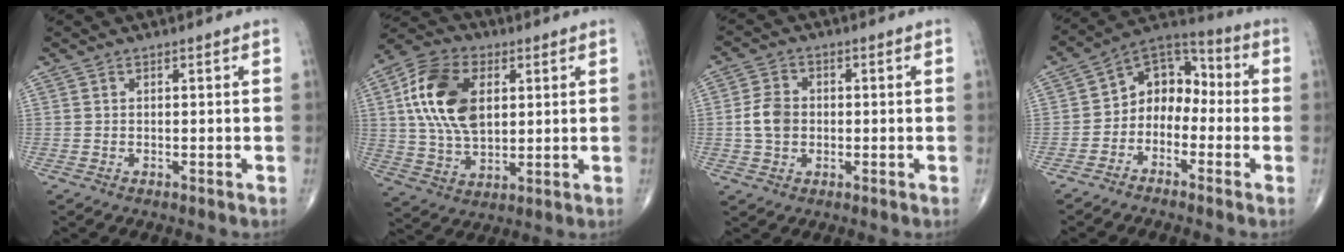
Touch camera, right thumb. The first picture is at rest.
{"total": 16.6, "force": [4.5, 10.2, 12.3], "torque": [-0.220, -0.006, 0.085]}
{"total": 5.5, "force": [-0.3, 4.3, 3.5], "torque": [-0.058, 0.008, -0.010]}
{"total": 9.6, "force": [-2.5, 7.4, 5.6], "torque": [-0.054, 0.061, -0.064]}